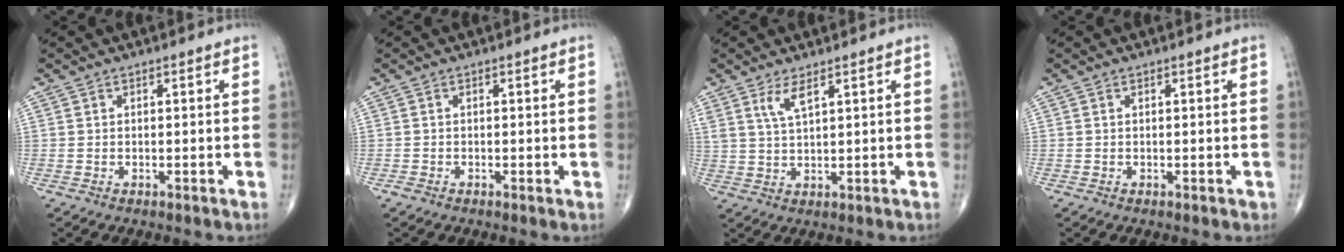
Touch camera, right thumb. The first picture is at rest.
{"total": 0.9, "force": [-0.4, 0.5, 0.7], "torque": [-0.016, -0.004, -0.012]}
{"total": 3.9, "force": [2.3, 1.0, 3.0], "torque": [-0.065, -0.014, 0.053]}
{"total": 0.0}